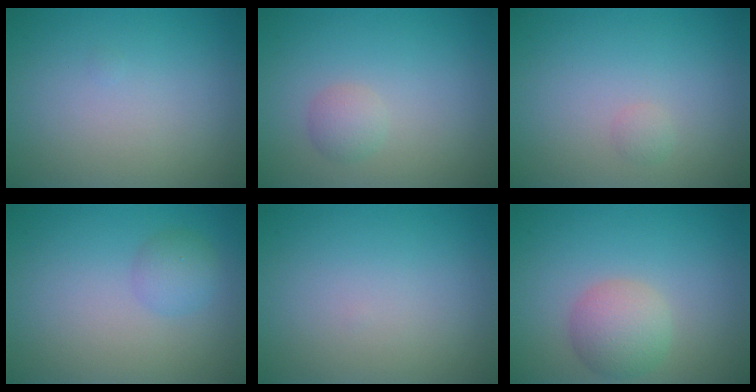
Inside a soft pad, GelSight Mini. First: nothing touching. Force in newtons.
{"total": 1.4, "press": 1.4, "slide": 0.1}
{"total": 0.6, "press": 0.6, "slide": 0.1}
{"total": 1.9, "press": 1.9, "slide": 0.1}
{"total": 0.0}
{"total": 3.5, "press": 3.5, "slide": 0.3}